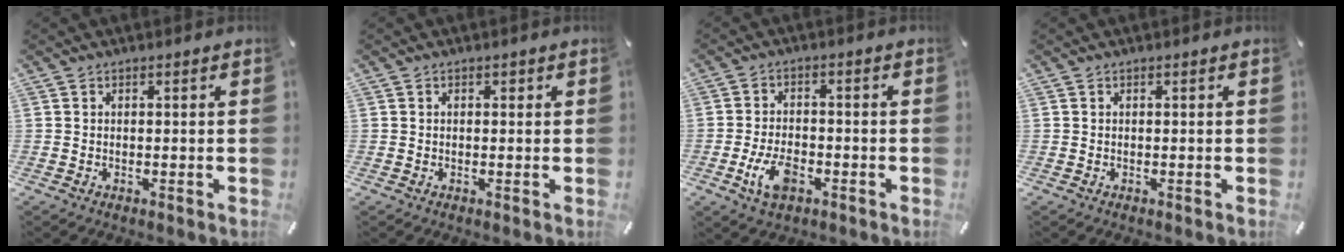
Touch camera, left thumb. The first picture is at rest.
{"total": 0.8, "force": [0.1, 0.7, 0.3], "torque": [-0.006, 0.005, 0.001]}
{"total": 7.4, "force": [-3.1, 4.2, 5.3], "torque": [-0.122, 0.007, -0.059]}
{"total": 0.0}